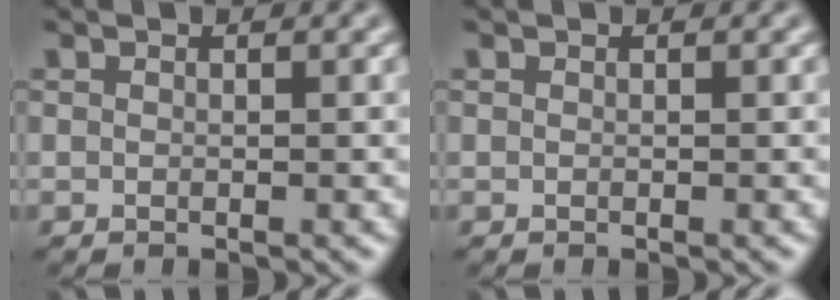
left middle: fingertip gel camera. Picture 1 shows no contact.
{"total": 0.0}